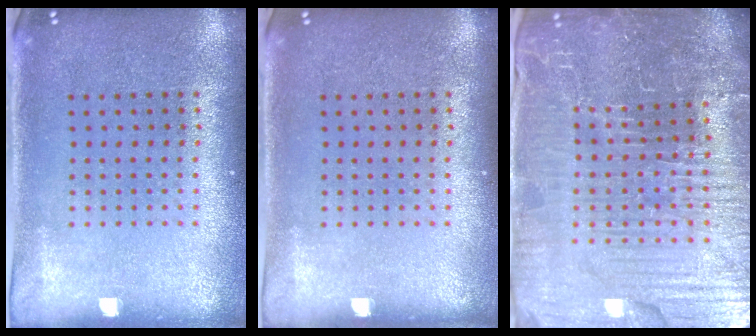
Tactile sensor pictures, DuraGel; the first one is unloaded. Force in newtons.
{"total": 0.0}
{"total": 6.5, "press": 5.9, "slide": 2.9}